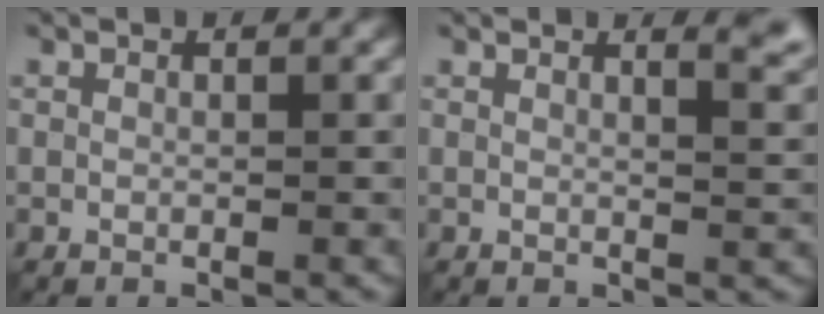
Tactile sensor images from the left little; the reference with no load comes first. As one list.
[{"total": 3.4, "force": [2.5, 1.1, 2.1], "torque": [-0.007, 0.006, 0.025]}]